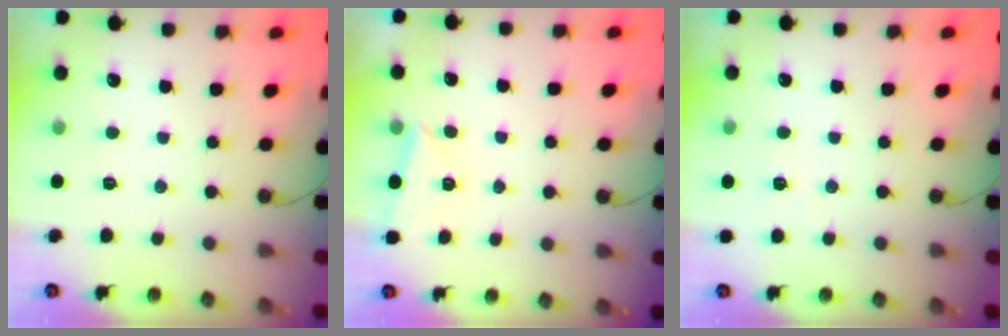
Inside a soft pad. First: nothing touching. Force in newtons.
{"total": 2.4, "press": 2.0, "slide": 1.2}
{"total": 2.8, "press": 2.0, "slide": 2.0}